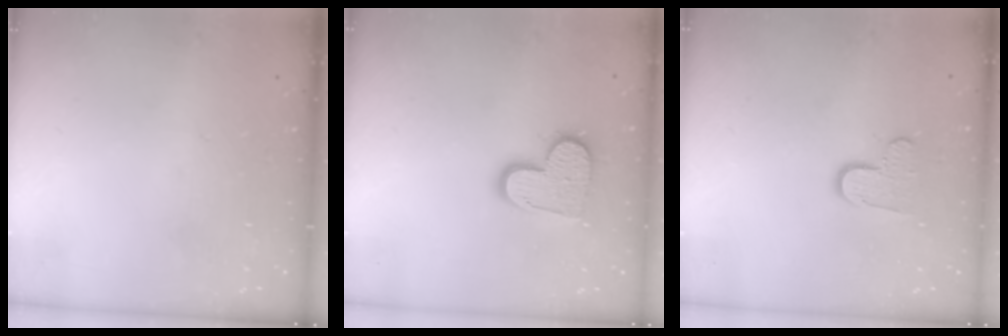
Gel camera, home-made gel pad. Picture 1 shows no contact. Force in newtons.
{"total": 13.0, "press": 13.0, "slide": 1.0}
{"total": 8.3, "press": 8.3, "slide": 0.6}